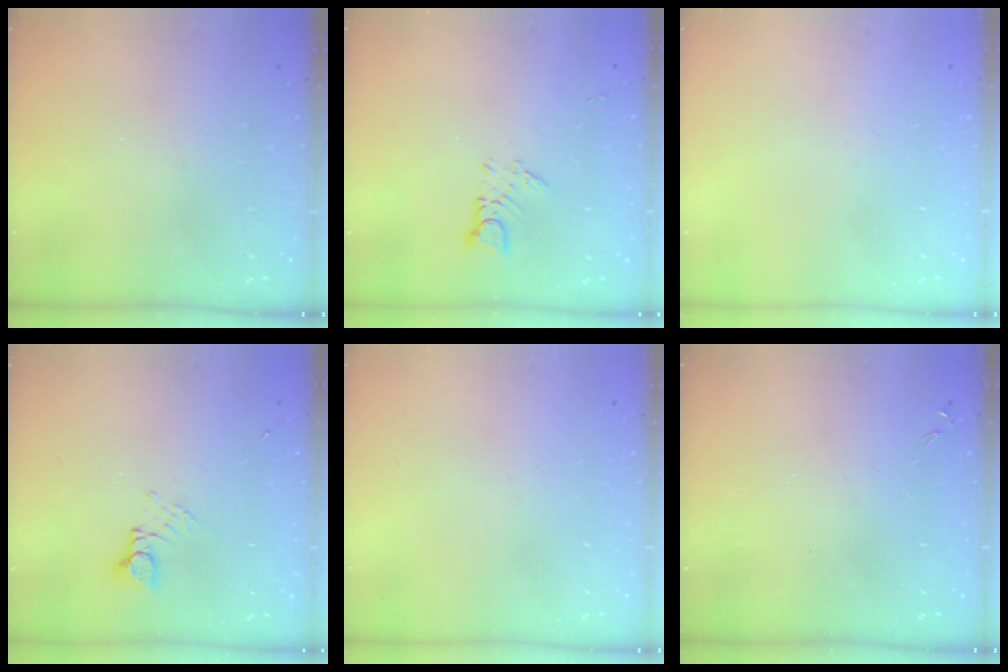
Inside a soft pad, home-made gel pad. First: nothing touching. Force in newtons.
{"total": 2.7, "press": 2.6, "slide": 0.3}
{"total": 0.0}
{"total": 2.8, "press": 2.8, "slide": 0.3}
{"total": 0.0}
{"total": 0.0}